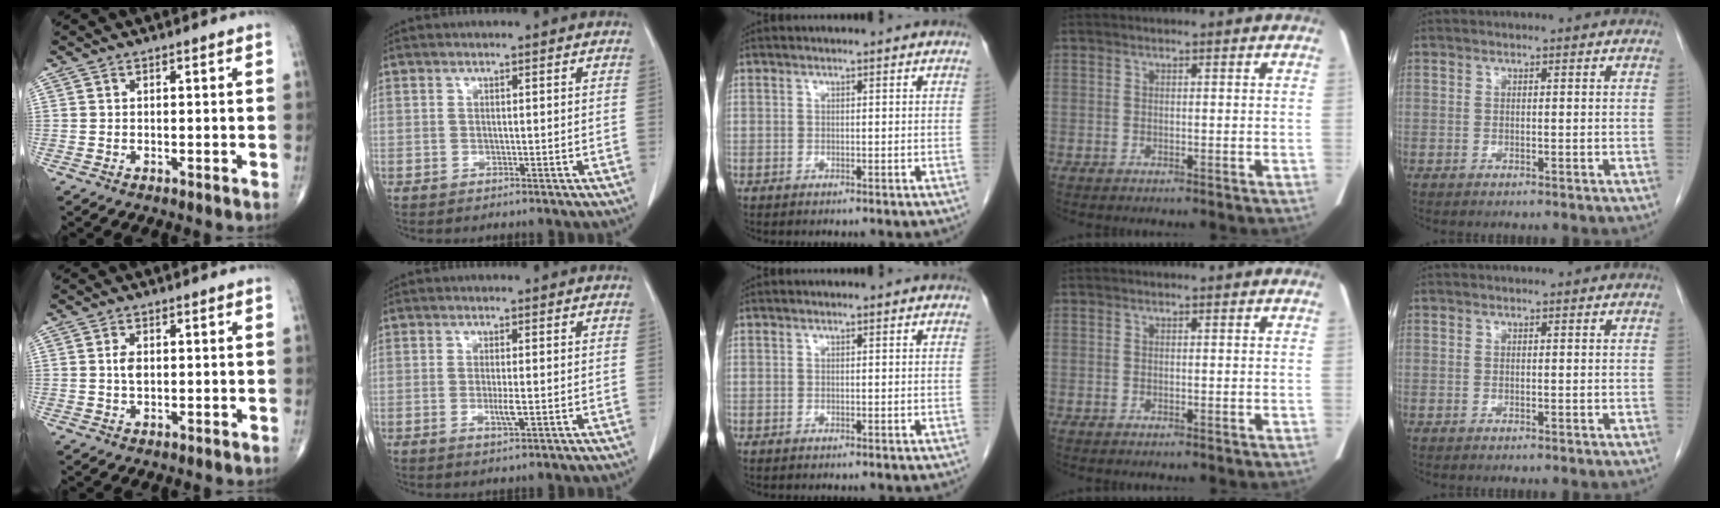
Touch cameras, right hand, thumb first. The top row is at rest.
{"thumb": {"total": 2.3, "force": [0.2, 1.3, 1.9], "torque": [-0.034, -0.002, 0.004]}, "index": {"total": 2.3, "force": [-0.5, 0.3, 2.3], "torque": [-0.045, -0.005, -0.008]}}